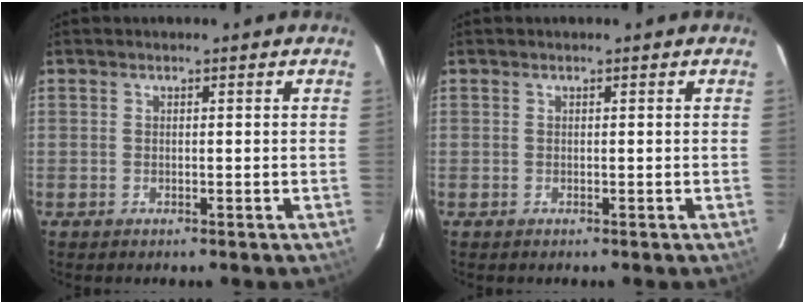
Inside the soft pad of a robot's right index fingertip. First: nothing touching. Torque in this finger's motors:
{"motor_torque": [0.00, 0.00, 0.02, 0.00]}